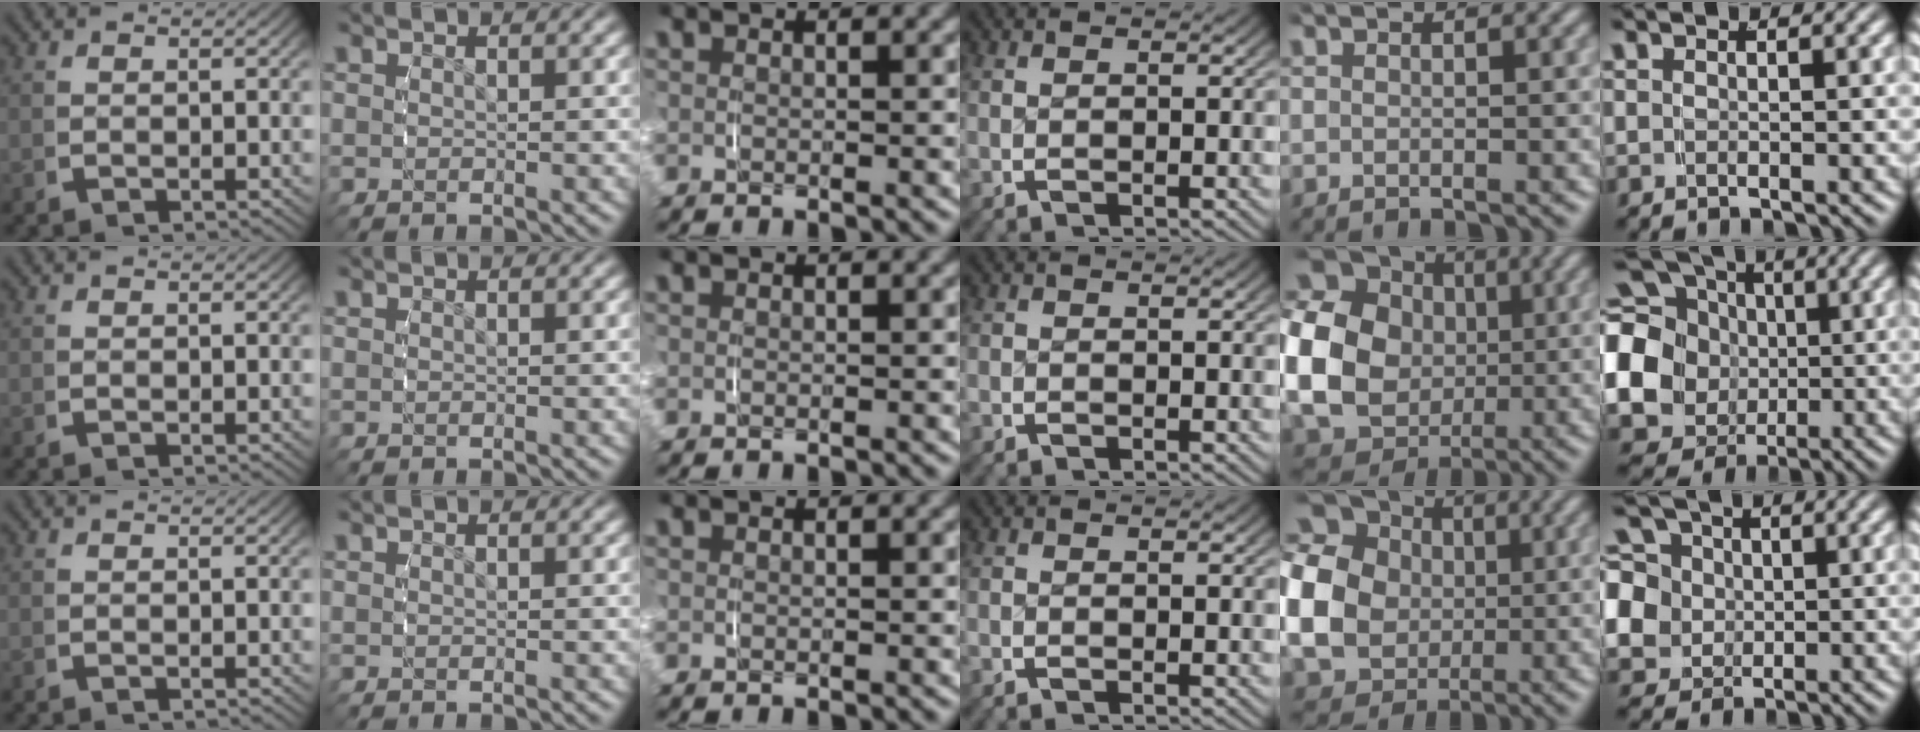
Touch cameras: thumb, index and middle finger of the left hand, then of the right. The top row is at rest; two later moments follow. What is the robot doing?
{"motion": "grasp_and_lifting", "object": "paper towel"}